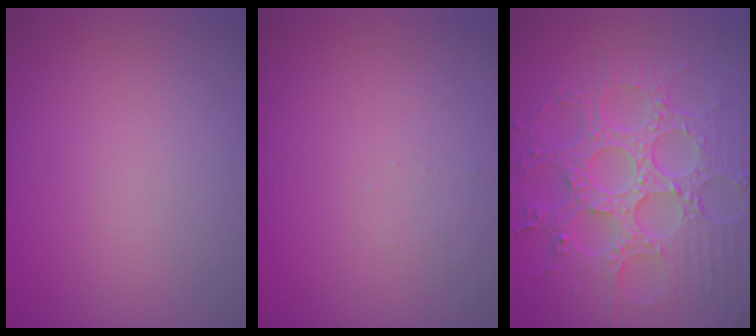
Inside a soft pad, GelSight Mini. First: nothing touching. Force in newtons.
{"total": 0.7, "press": 0.7, "slide": 0.1}
{"total": 8.8, "press": 6.6, "slide": 5.8}